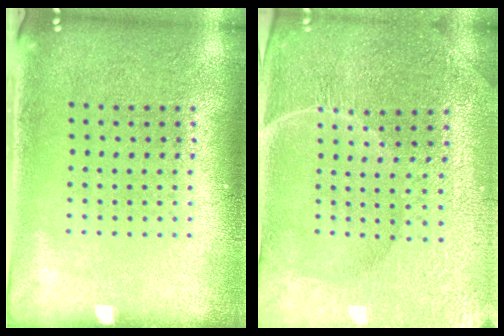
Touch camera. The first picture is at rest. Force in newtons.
{"total": 4.3, "press": 4.1, "slide": 1.3}